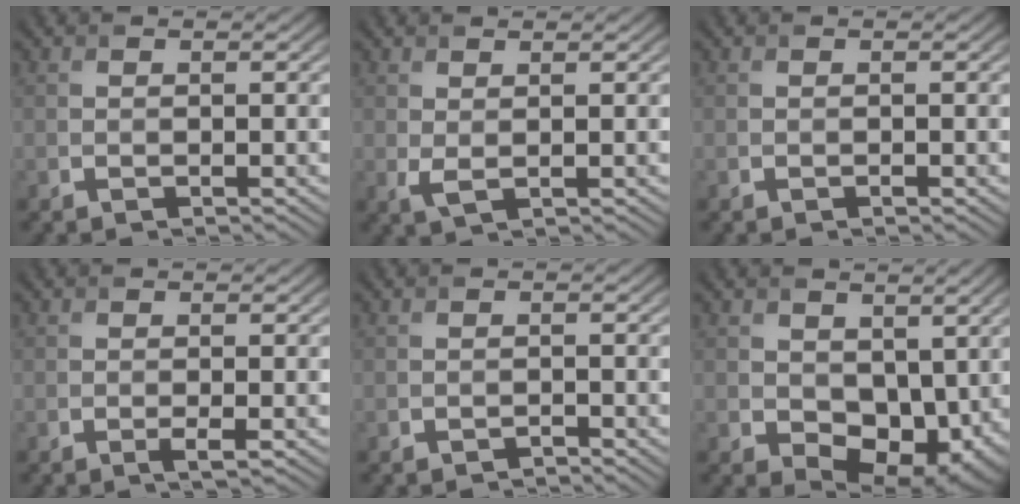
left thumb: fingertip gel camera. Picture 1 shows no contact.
{"total": 1.6, "force": [0.8, 0.6, 1.3], "torque": [-0.037, -0.002, 0.018]}
{"total": 0.0}
{"total": 1.1, "force": [-0.3, 0.1, 1.1], "torque": [-0.021, -0.005, -0.008]}
{"total": 0.6, "force": [-0.6, -0.1, 0.0], "torque": [0.004, 0.002, -0.011]}
{"total": 8.3, "force": [0.8, 5.9, 5.8], "torque": [-0.103, -0.029, 0.024]}